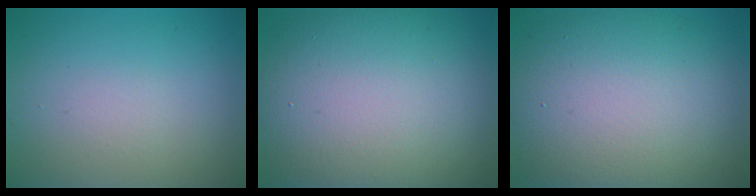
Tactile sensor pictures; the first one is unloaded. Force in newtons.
{"total": 14.1, "press": 14.1, "slide": 1.4}
{"total": 12.3, "press": 12.3, "slide": 1.0}